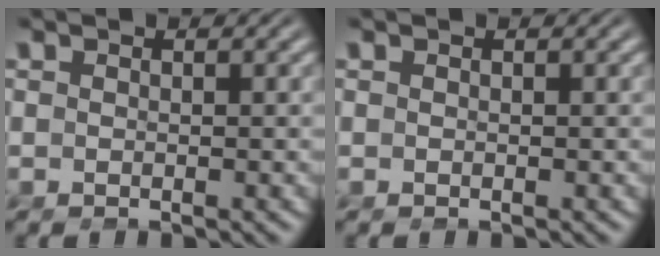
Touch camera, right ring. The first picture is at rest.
{"total": 0.0}